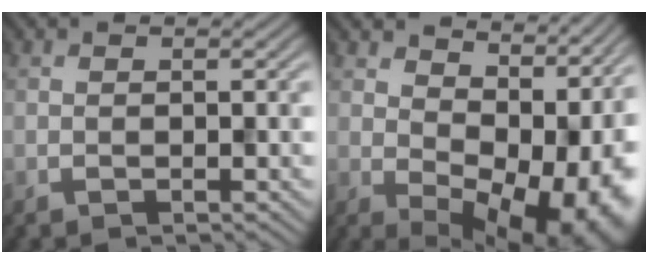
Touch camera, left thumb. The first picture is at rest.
{"total": 12.7, "force": [2.8, 8.2, 9.2], "torque": [-0.085, -0.013, 0.085]}